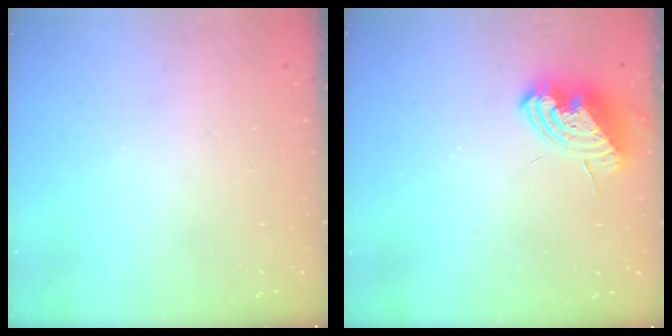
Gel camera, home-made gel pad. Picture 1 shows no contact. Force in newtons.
{"total": 8.9, "press": 8.9, "slide": 0.4}